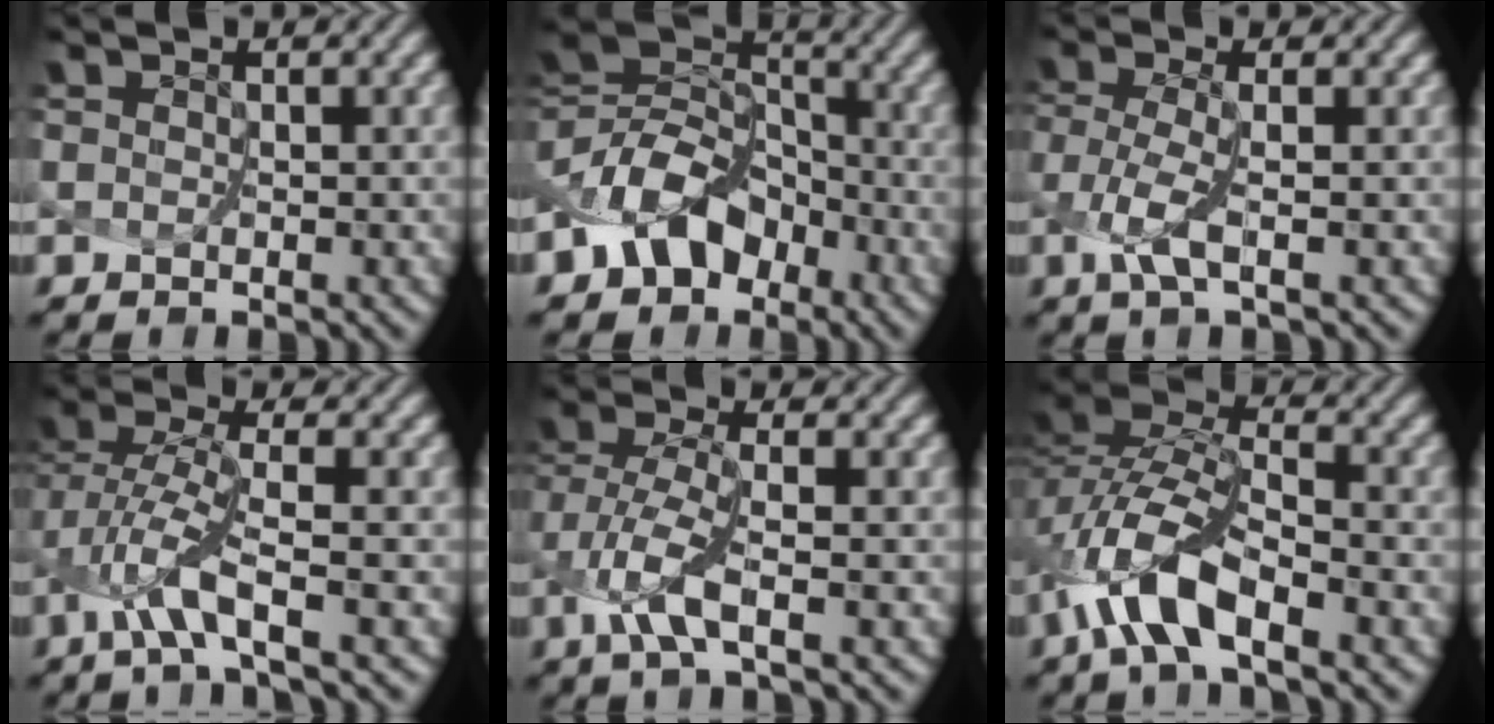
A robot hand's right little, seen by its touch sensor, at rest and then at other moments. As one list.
[{"total": 7.4, "force": [-3.2, 5.3, 4.1], "torque": [-0.079, 0.007, -0.070]}, {"total": 2.8, "force": [-0.9, 0.6, 2.5], "torque": [-0.070, 0.001, -0.015]}, {"total": 3.8, "force": [-1.7, 0.2, 3.4], "torque": [-0.082, 0.001, -0.032]}, {"total": 3.8, "force": [-1.3, 1.0, 3.4], "torque": [-0.089, 0.001, -0.020]}, {"total": 7.4, "force": [-4.0, 2.5, 5.6], "torque": [-0.125, 0.007, -0.080]}]